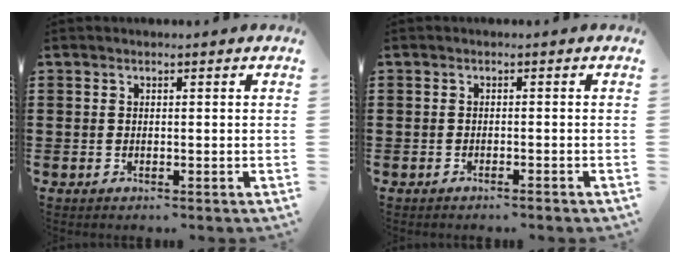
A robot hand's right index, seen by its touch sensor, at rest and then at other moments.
{"total": 0.7, "force": [-0.7, -0.1, 0.3], "torque": [-0.006, 0.001, -0.014]}